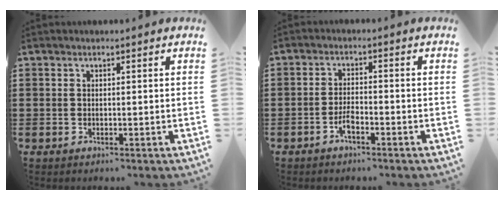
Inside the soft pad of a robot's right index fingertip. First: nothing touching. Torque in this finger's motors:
{"motor_torque": [-0.26, 0.87, 0.02, 0.02]}